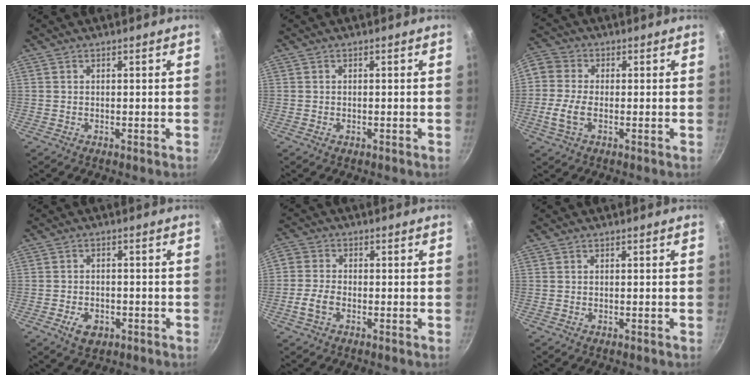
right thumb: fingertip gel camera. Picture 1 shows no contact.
{"total": 0.6, "force": [-0.2, 0.4, 0.4], "torque": [-0.006, 0.001, -0.004]}
{"total": 8.3, "force": [-1.5, 5.5, 6.0], "torque": [-0.122, 0.021, -0.044]}
{"total": 5.1, "force": [-2.3, 3.4, 3.1], "torque": [-0.050, 0.011, -0.036]}
{"total": 5.3, "force": [-1.8, 3.5, 3.4], "torque": [-0.072, 0.020, -0.047]}
{"total": 0.0}